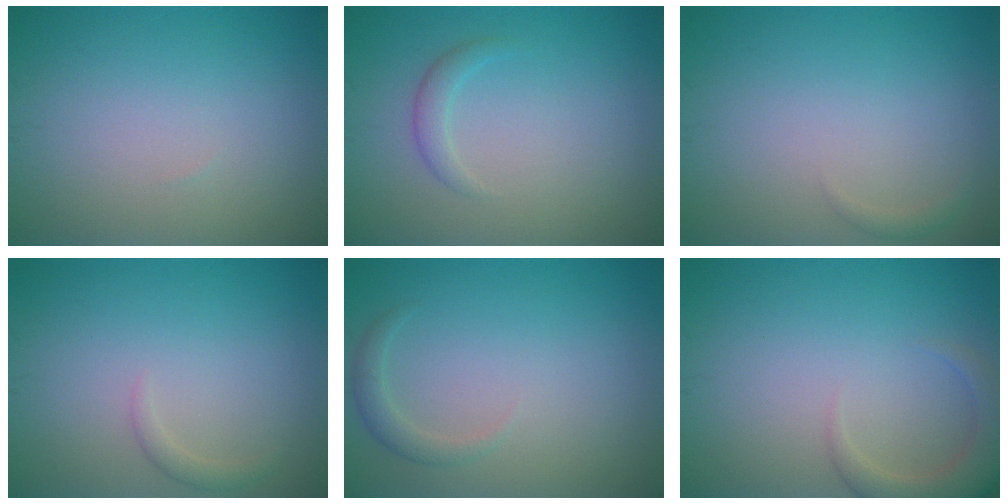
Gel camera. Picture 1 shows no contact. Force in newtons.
{"total": 1.4, "press": 1.4, "slide": 0.1}
{"total": 0.7, "press": 0.7, "slide": 0.1}
{"total": 1.0, "press": 0.9, "slide": 0.1}
{"total": 1.4, "press": 1.4, "slide": 0.1}
{"total": 3.8, "press": 3.8, "slide": 0.5}